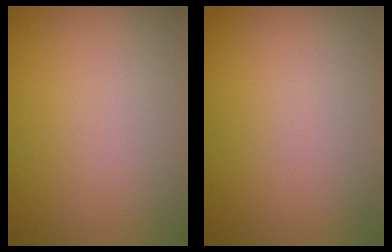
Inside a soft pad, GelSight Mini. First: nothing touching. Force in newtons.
{"total": 0.0}